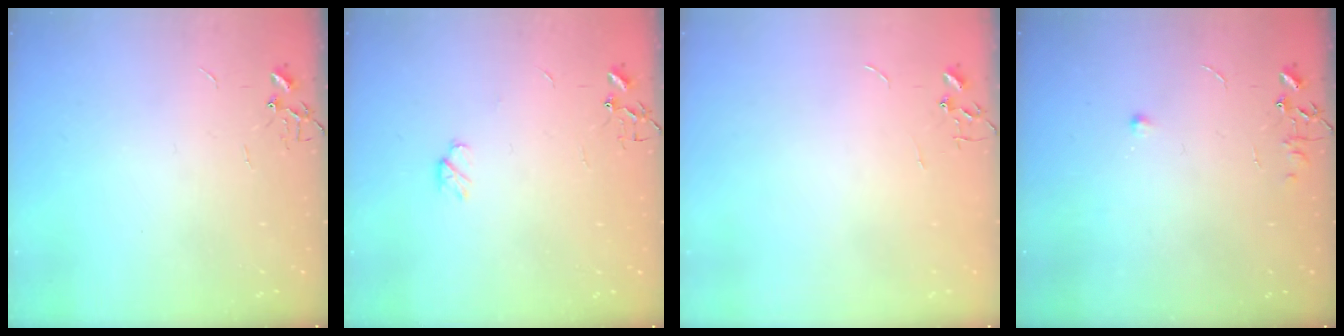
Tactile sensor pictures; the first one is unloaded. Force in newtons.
{"total": 4.6, "press": 4.6, "slide": 0.7}
{"total": 0.0}
{"total": 5.1, "press": 5.0, "slide": 0.7}